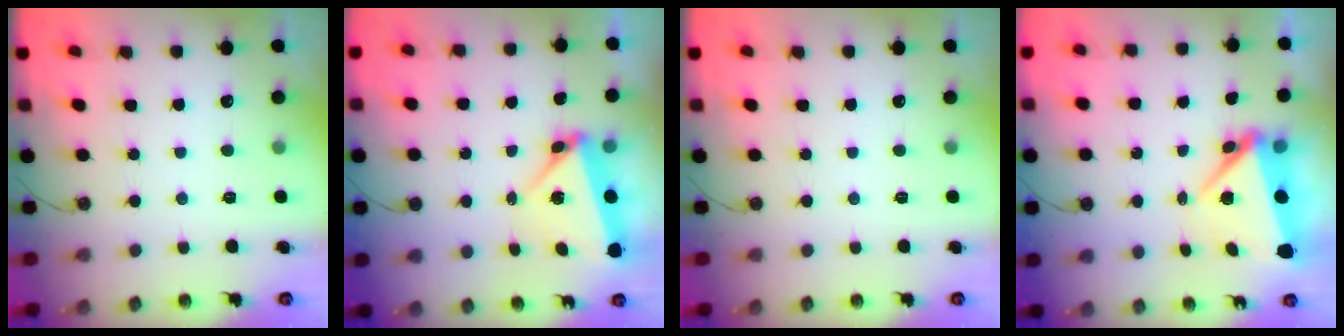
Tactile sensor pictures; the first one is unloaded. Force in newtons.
{"total": 6.7, "press": 6.6, "slide": 0.9}
{"total": 0.0}
{"total": 6.8, "press": 6.7, "slide": 0.9}